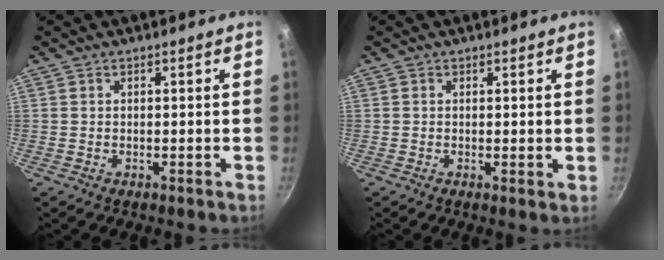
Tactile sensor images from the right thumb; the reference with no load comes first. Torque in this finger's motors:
{"motor_torque": [-0.24, 0.01, -0.08, -0.14, -0.05]}